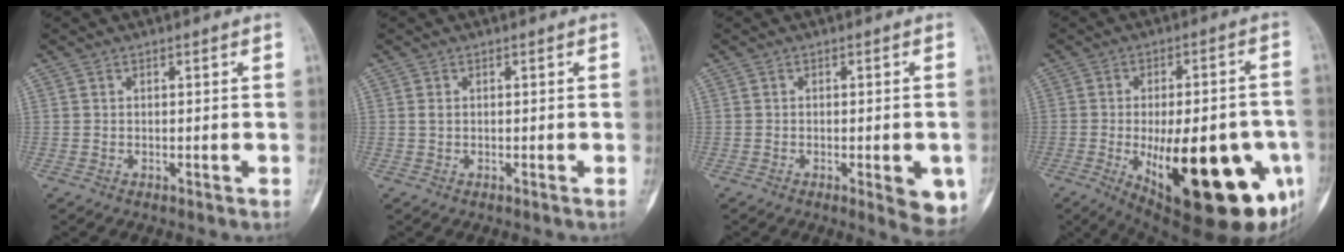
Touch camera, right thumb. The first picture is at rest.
{"total": 0.7, "force": [0.0, 0.2, 0.7], "torque": [-0.014, 0.000, 0.001]}
{"total": 7.3, "force": [-2.4, 2.1, 6.5], "torque": [-0.065, -0.007, -0.024]}
{"total": 29.1, "force": [-8.6, 10.7, 25.7], "torque": [-0.313, -0.008, -0.097]}